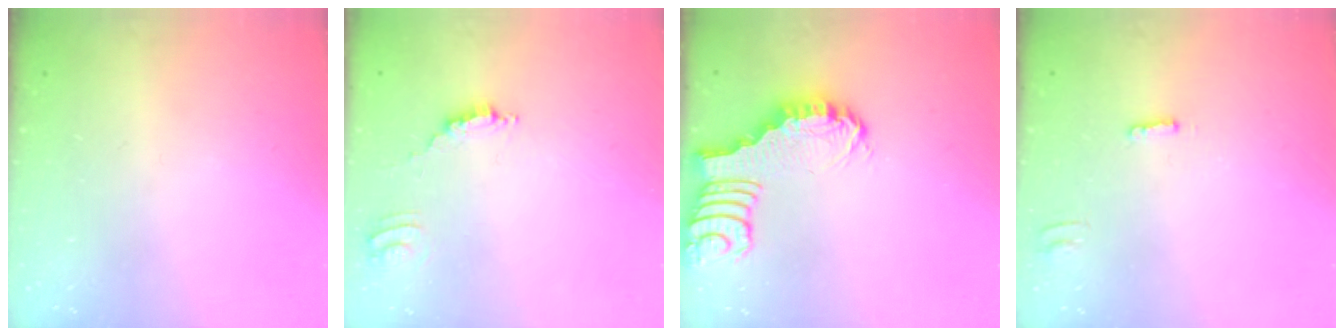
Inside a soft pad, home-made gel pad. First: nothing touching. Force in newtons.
{"total": 4.3, "press": 4.3, "slide": 0.5}
{"total": 2.5, "press": 2.5, "slide": 0.2}
{"total": 1.8, "press": 1.8, "slide": 0.2}